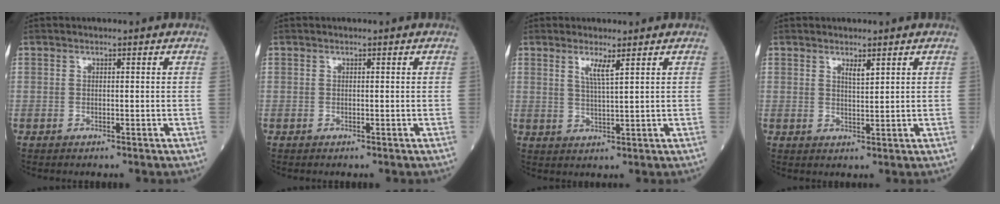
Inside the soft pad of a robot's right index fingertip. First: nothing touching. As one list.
[{"total": 0.0}, {"total": 3.0, "force": [1.7, -0.2, 2.5], "torque": [-0.051, -0.007, 0.034]}, {"total": 1.8, "force": [1.2, 0.2, 1.3], "torque": [-0.025, -0.005, 0.024]}]